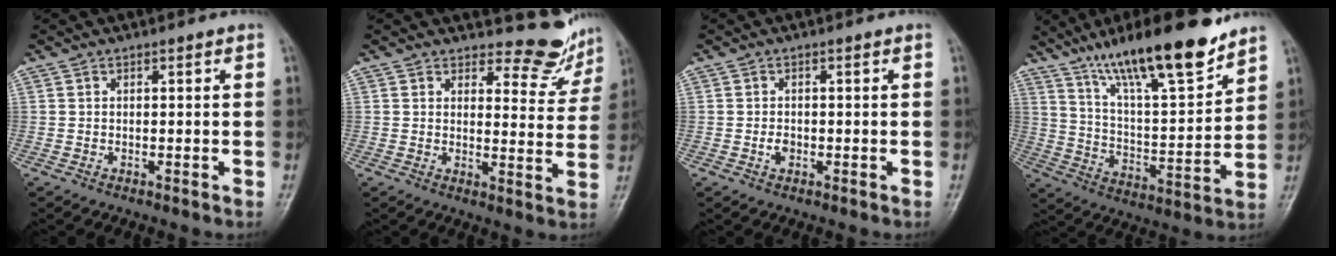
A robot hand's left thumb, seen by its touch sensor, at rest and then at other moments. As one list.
[{"total": 7.7, "force": [7.4, 2.3, 0.4], "torque": [0.022, -0.074, 0.083]}, {"total": 1.4, "force": [-0.3, 1.0, 0.9], "torque": [-0.013, 0.001, -0.006]}, {"total": 20.6, "force": [14.8, 4.4, 13.7], "torque": [-0.200, -0.069, 0.253]}]